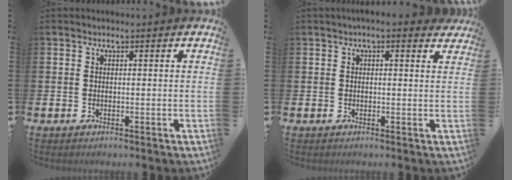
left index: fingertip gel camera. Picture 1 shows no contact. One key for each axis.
{"total": 1.5, "fx": 1.3, "fy": 0.3, "fz": 0.8, "tx": -0.009, "ty": -0.002, "tz": 0.020}